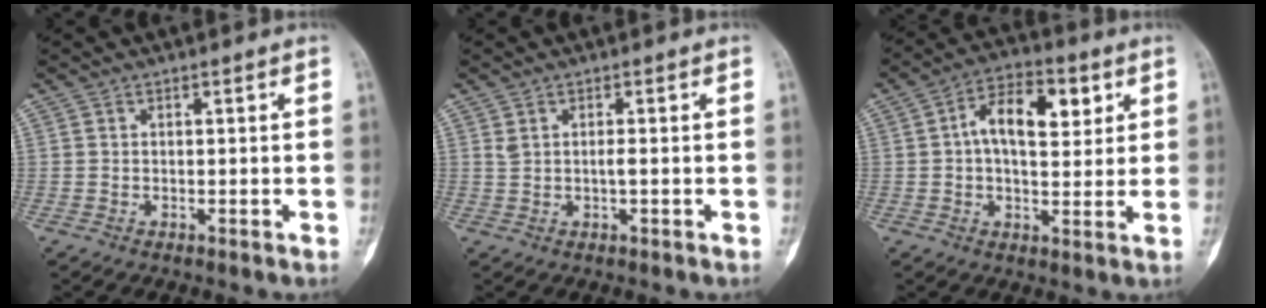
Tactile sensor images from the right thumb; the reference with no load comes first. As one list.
[{"total": 1.9, "force": [0.3, 0.6, 1.8], "torque": [-0.041, 0.006, 0.013]}, {"total": 12.1, "force": [3.2, 6.4, 9.7], "torque": [-0.130, 0.008, 0.044]}]